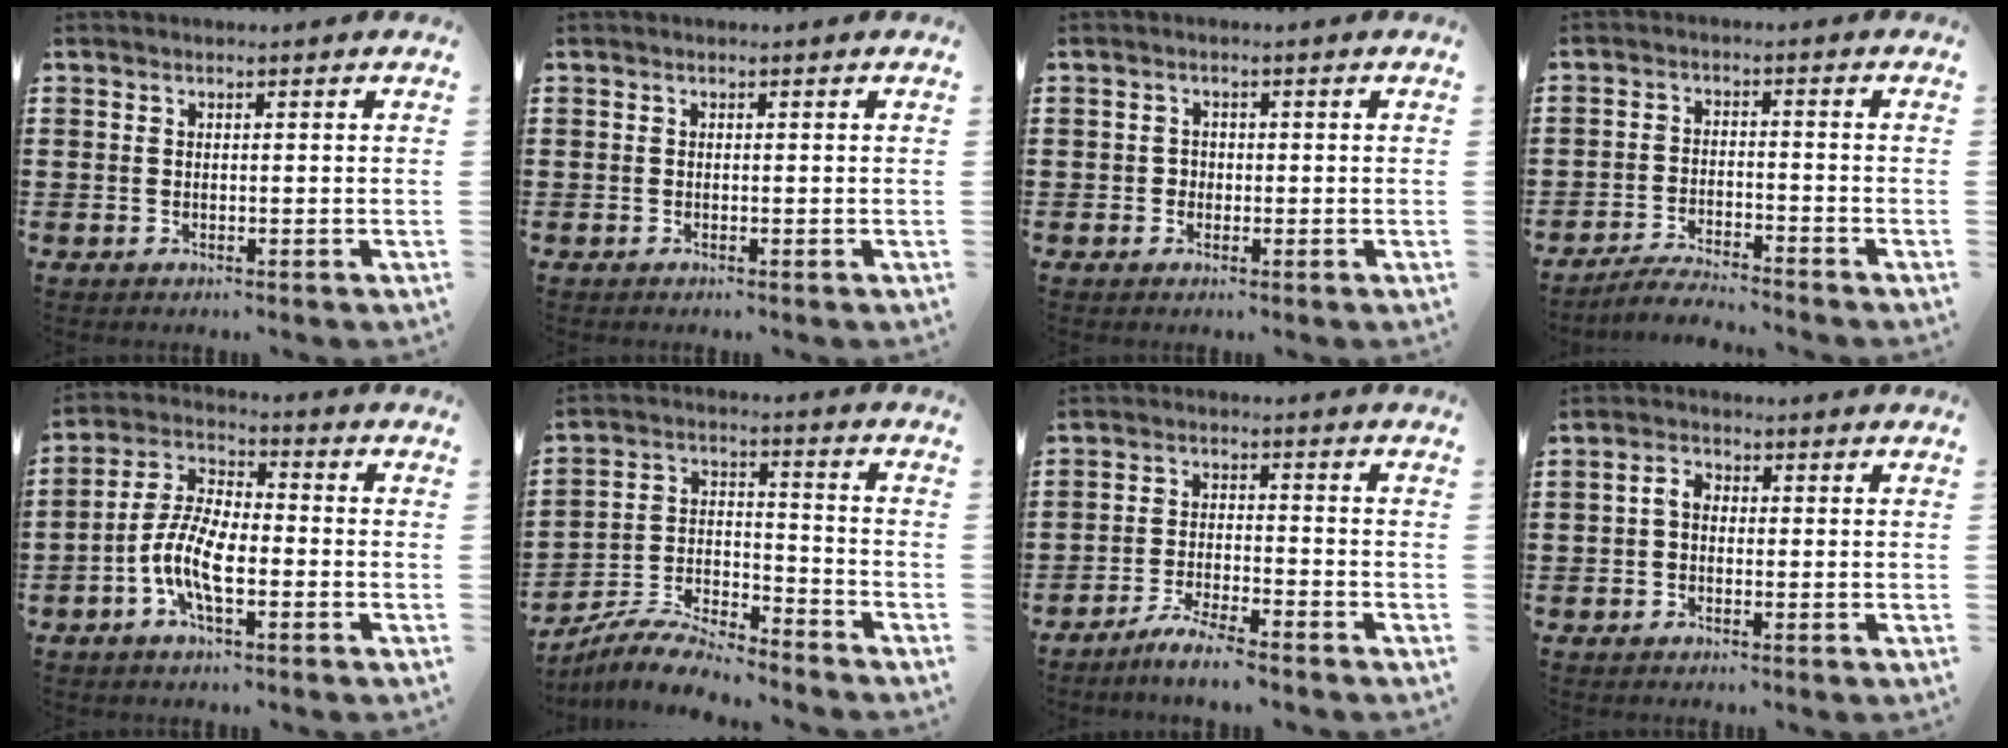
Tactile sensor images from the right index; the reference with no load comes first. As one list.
[{"total": 0.0}, {"total": 1.2, "force": [-0.4, 1.1, 0.3], "torque": [-0.008, 0.003, -0.009]}, {"total": 3.7, "force": [-3.6, 0.1, 0.6], "torque": [-0.014, 0.004, -0.074]}, {"total": 8.2, "force": [-2.9, 3.2, 7.0], "torque": [-0.172, -0.011, -0.062]}, {"total": 7.5, "force": [-7.0, 1.3, 2.3], "torque": [-0.049, 0.012, -0.135]}, {"total": 4.4, "force": [-4.1, -0.2, 1.4], "torque": [-0.032, -0.001, -0.081]}, {"total": 2.3, "force": [-0.2, 1.6, 1.7], "torque": [-0.034, 0.006, -0.006]}]